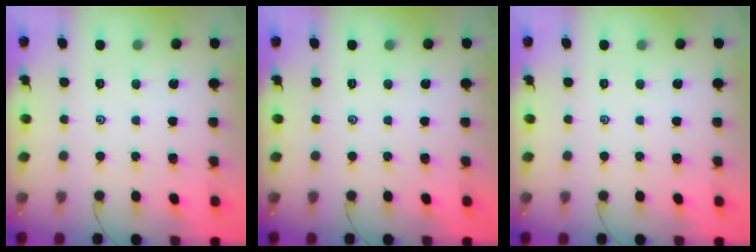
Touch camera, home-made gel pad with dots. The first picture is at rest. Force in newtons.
{"total": 0.0}
{"total": 0.0}